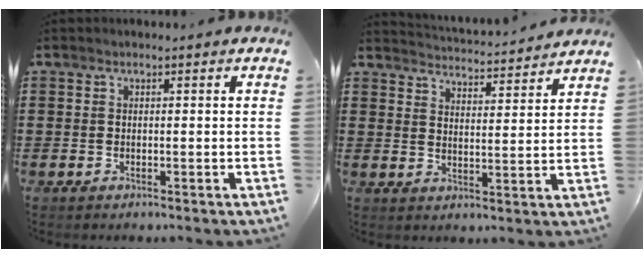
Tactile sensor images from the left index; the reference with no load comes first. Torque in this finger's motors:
{"motor_torque": [0.30, -0.28, 0.22, 0.02]}